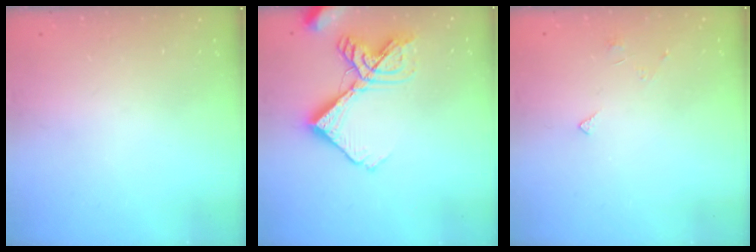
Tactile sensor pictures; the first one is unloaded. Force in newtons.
{"total": 14.7, "press": 14.6, "slide": 1.8}
{"total": 2.2, "press": 2.1, "slide": 0.4}